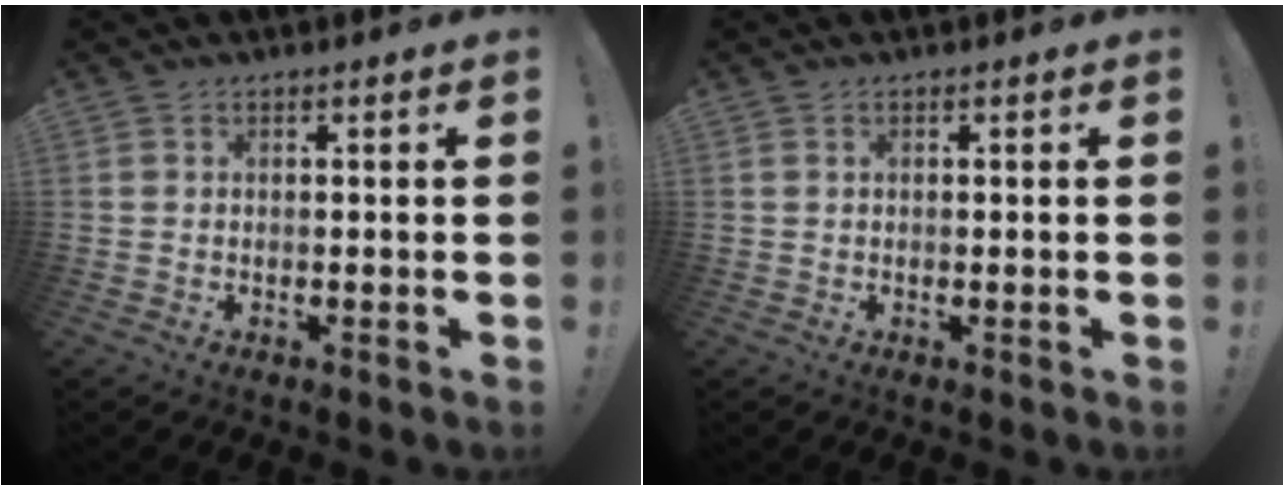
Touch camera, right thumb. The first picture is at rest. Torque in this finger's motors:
{"motor_torque": [-0.32, -0.09, 0.08, -0.08, 0.04]}